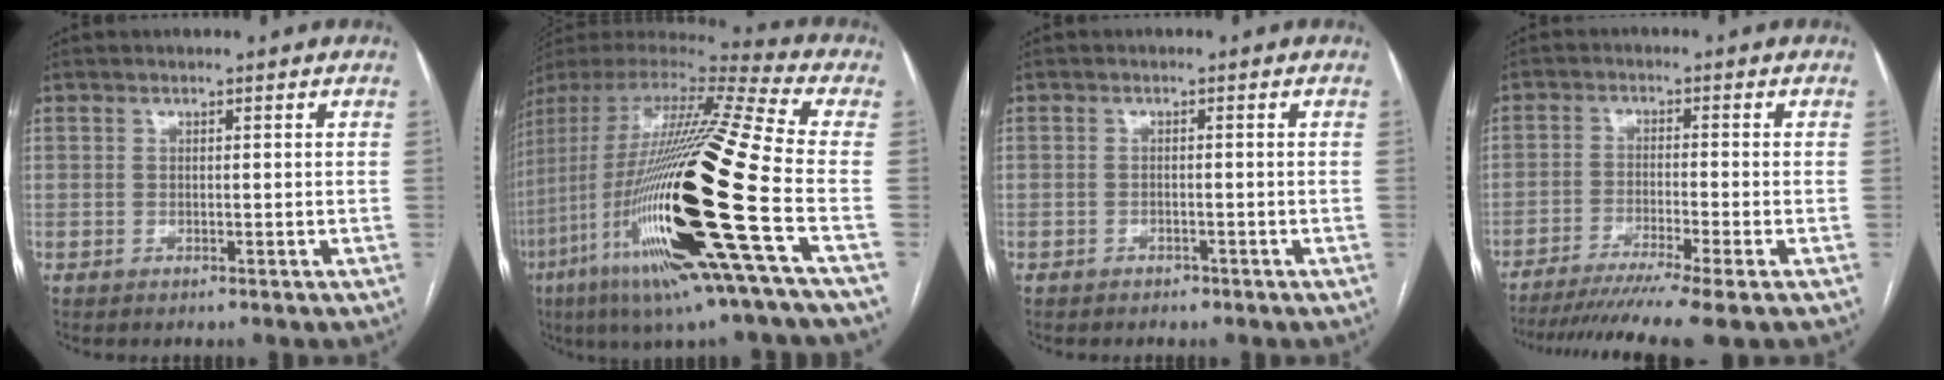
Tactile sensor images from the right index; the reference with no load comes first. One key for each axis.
{"total": 31.4, "fx": -8.2, "fy": 1.9, "fz": 30.3, "tx": -0.576, "ty": -0.050, "tz": -0.166}
{"total": 1.0, "fx": -0.7, "fy": 0.7, "fz": 0.2, "tx": -0.007, "ty": 0.002, "tz": -0.011}
{"total": 11.9, "fx": -9.5, "fy": -1.3, "fz": 7.1, "tx": -0.100, "ty": -0.031, "tz": -0.146}